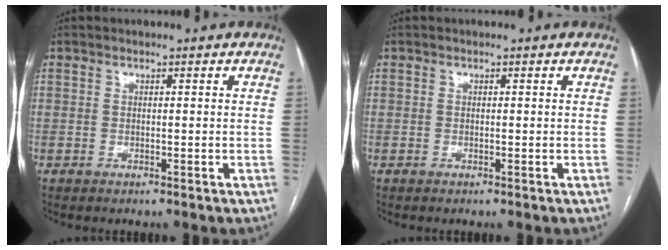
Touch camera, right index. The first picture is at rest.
{"total": 0.0}